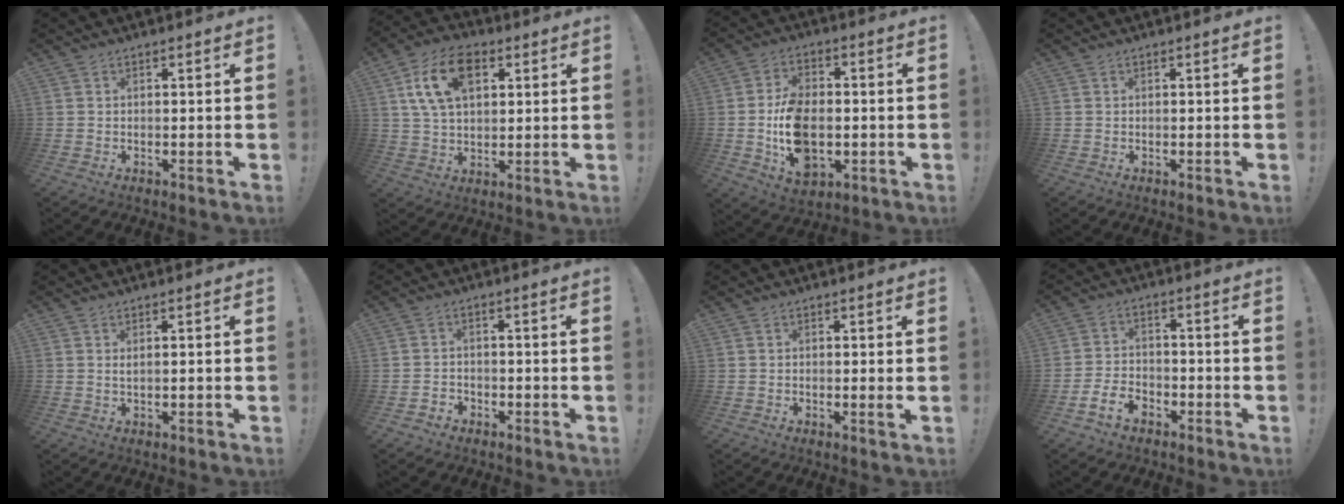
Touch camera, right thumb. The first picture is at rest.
{"total": 14.6, "force": [5.5, 9.0, 10.1], "torque": [-0.180, -0.003, 0.103]}
{"total": 14.7, "force": [-3.0, 10.1, 10.2], "torque": [-0.170, 0.008, -0.051]}
{"total": 0.0}
{"total": 0.9, "force": [0.2, -0.2, 0.9], "torque": [-0.015, -0.001, 0.003]}
{"total": 2.5, "force": [-2.0, 1.4, 0.4], "torque": [-0.002, 0.005, -0.038]}
{"total": 1.3, "force": [0.3, -0.1, 1.3], "torque": [-0.008, -0.008, 0.000]}
{"total": 7.0, "force": [-4.6, 4.2, 3.1], "torque": [-0.066, 0.020, -0.085]}